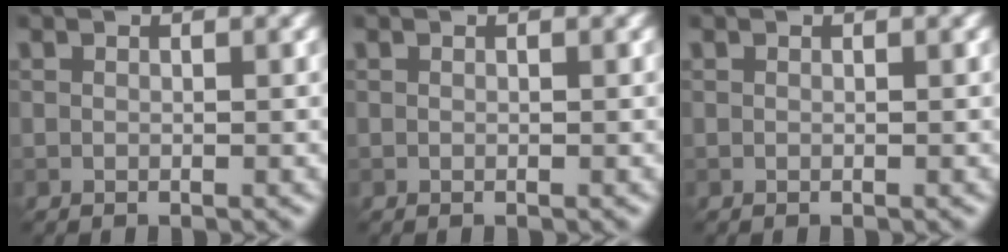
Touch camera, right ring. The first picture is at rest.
{"total": 0.0}
{"total": 0.0}